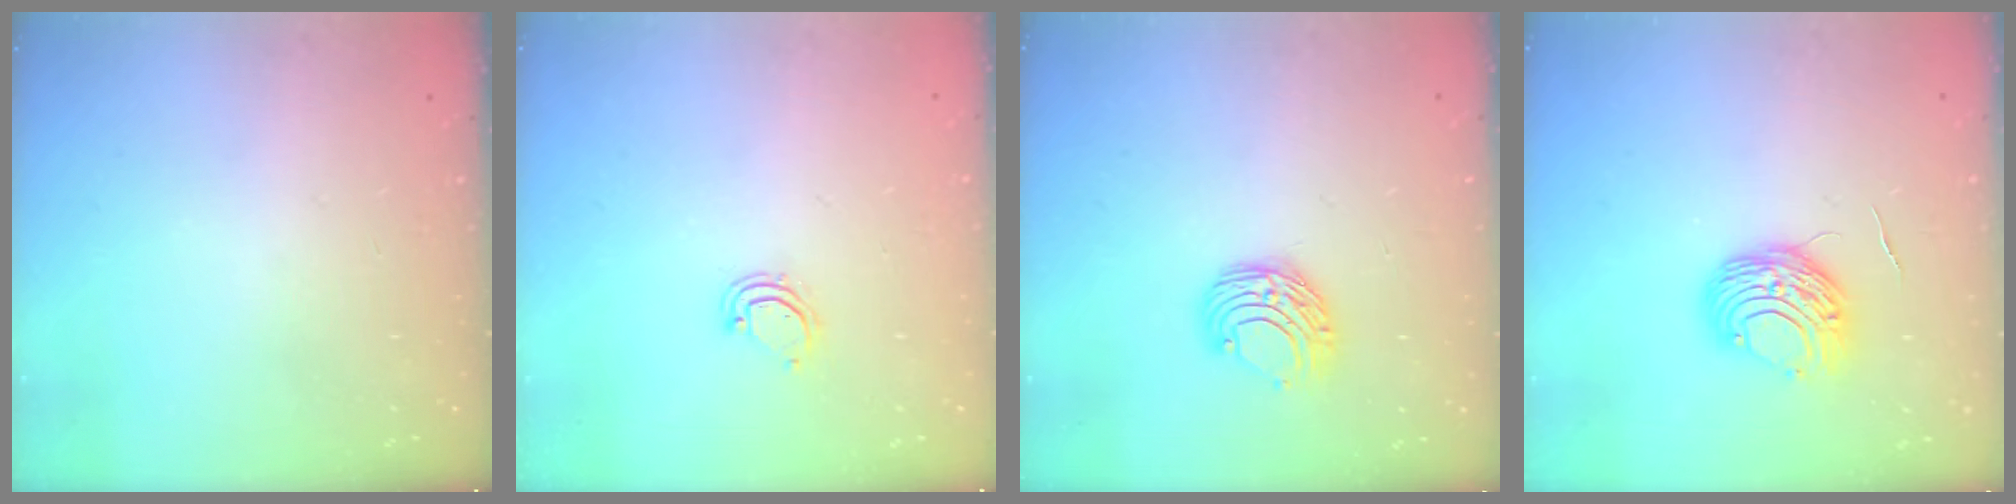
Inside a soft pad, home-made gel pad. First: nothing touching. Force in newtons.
{"total": 4.3, "press": 4.3, "slide": 0.5}
{"total": 8.1, "press": 8.1, "slide": 0.4}
{"total": 9.4, "press": 9.3, "slide": 0.6}